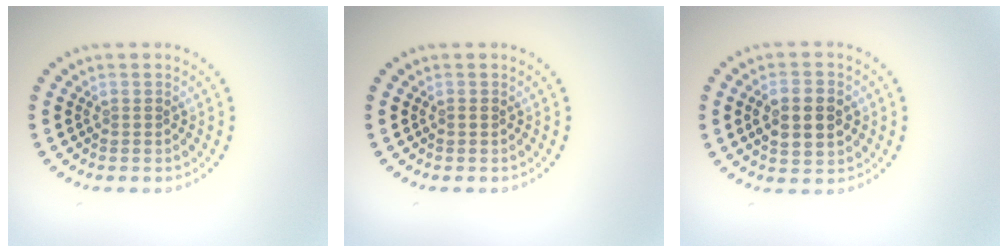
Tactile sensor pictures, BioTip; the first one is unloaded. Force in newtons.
{"total": 0.6, "press": 0.6, "slide": 0.1}
{"total": 5.0, "press": 5.0, "slide": 0.3}